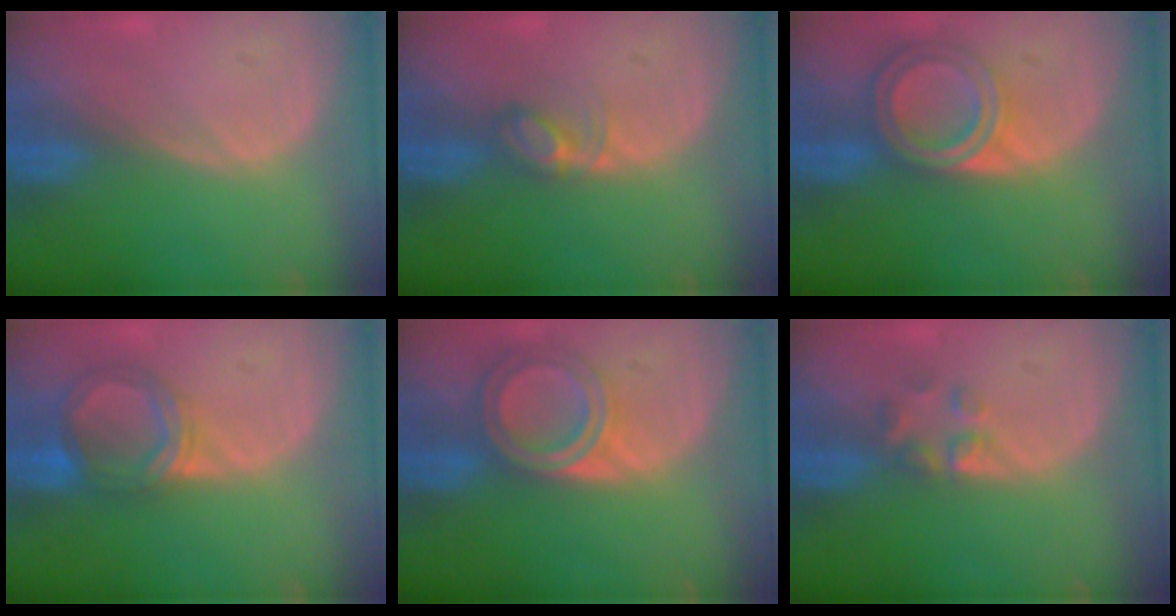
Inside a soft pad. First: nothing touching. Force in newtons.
{"total": 3.3, "press": 3.3, "slide": 0.2}
{"total": 6.8, "press": 6.0, "slide": 3.1}
{"total": 5.6, "press": 5.6, "slide": 0.3}
{"total": 6.5, "press": 5.8, "slide": 3.0}
{"total": 2.6, "press": 2.6, "slide": 0.2}